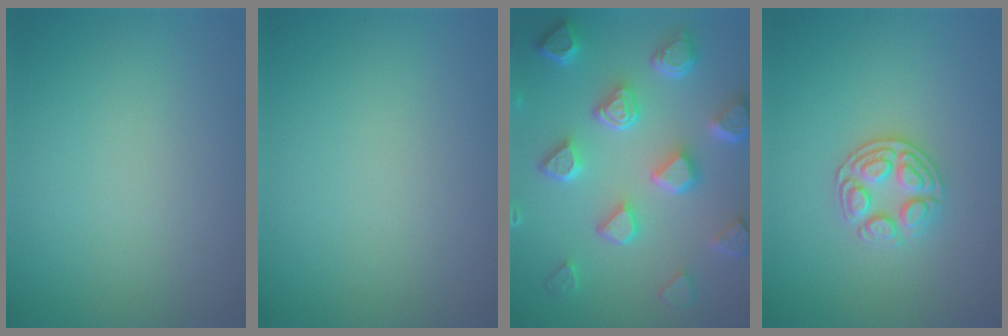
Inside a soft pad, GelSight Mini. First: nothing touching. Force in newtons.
{"total": 0.0}
{"total": 7.6, "press": 5.8, "slide": 4.9}
{"total": 3.0, "press": 2.8, "slide": 1.1}